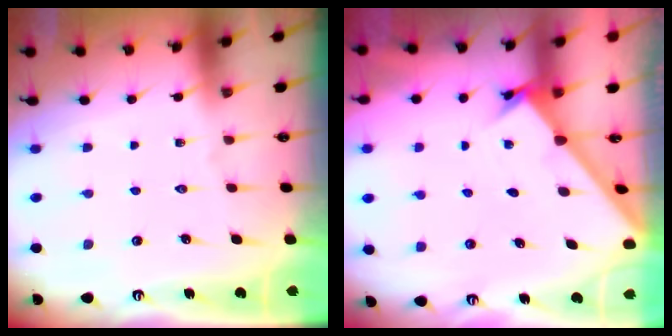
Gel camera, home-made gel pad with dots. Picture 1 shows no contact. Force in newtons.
{"total": 1.6, "press": 1.6, "slide": 0.1}